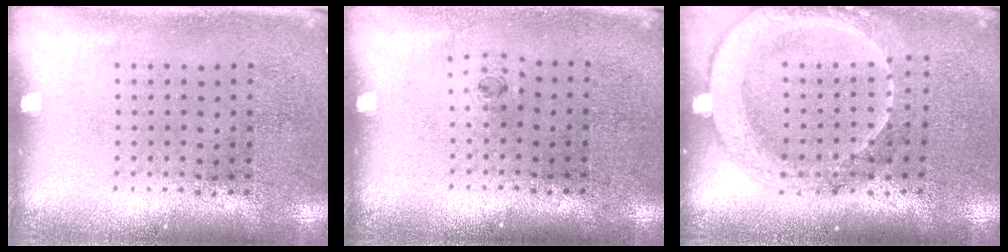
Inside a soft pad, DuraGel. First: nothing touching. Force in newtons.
{"total": 0.6, "press": 0.3, "slide": 0.5}
{"total": 2.1, "press": 2.0, "slide": 0.7}